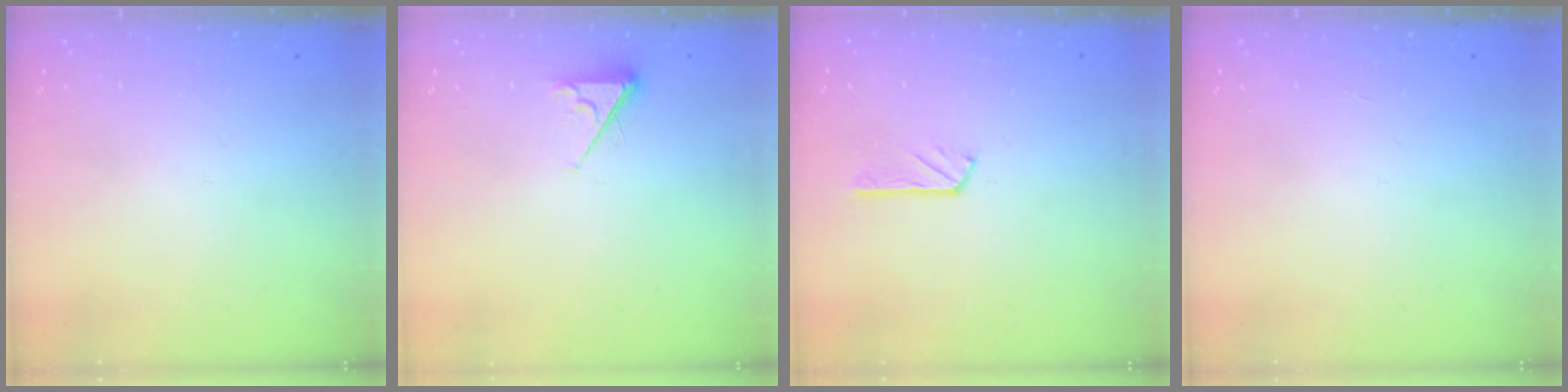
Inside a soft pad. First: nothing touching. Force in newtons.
{"total": 3.3, "press": 3.2, "slide": 0.4}
{"total": 2.9, "press": 2.9, "slide": 0.1}
{"total": 0.0}